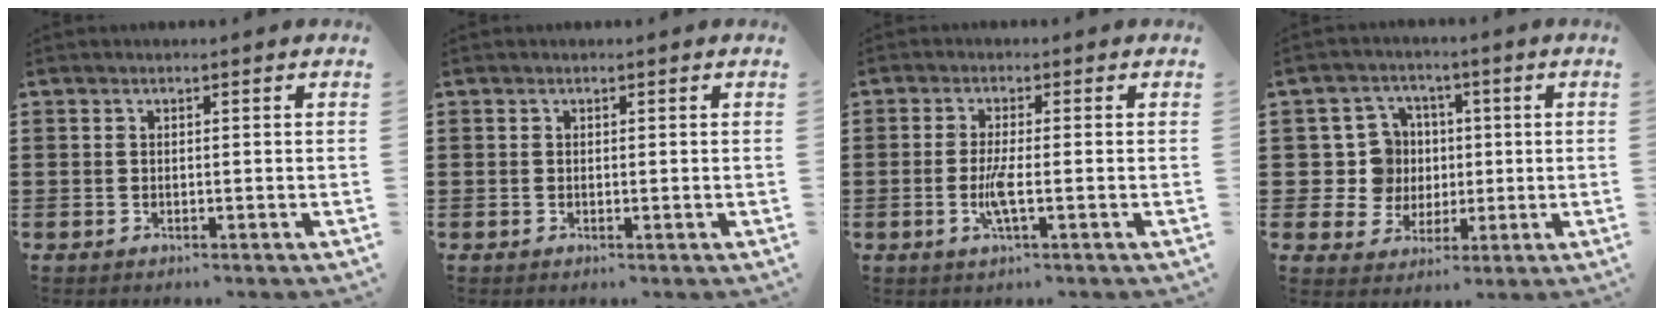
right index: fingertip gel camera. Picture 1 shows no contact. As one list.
[{"total": 0.0}, {"total": 4.1, "force": [-1.1, 0.4, 3.9], "torque": [-0.084, -0.010, -0.025]}, {"total": 7.9, "force": [1.1, 7.4, 2.5], "torque": [-0.064, 0.016, 0.024]}]